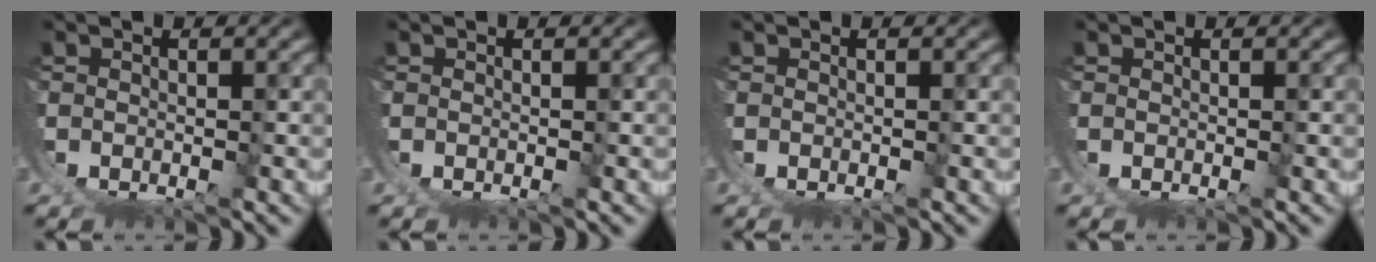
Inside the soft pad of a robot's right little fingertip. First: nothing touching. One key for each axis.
{"total": 0.0}
{"total": 0.0}
{"total": 0.0}